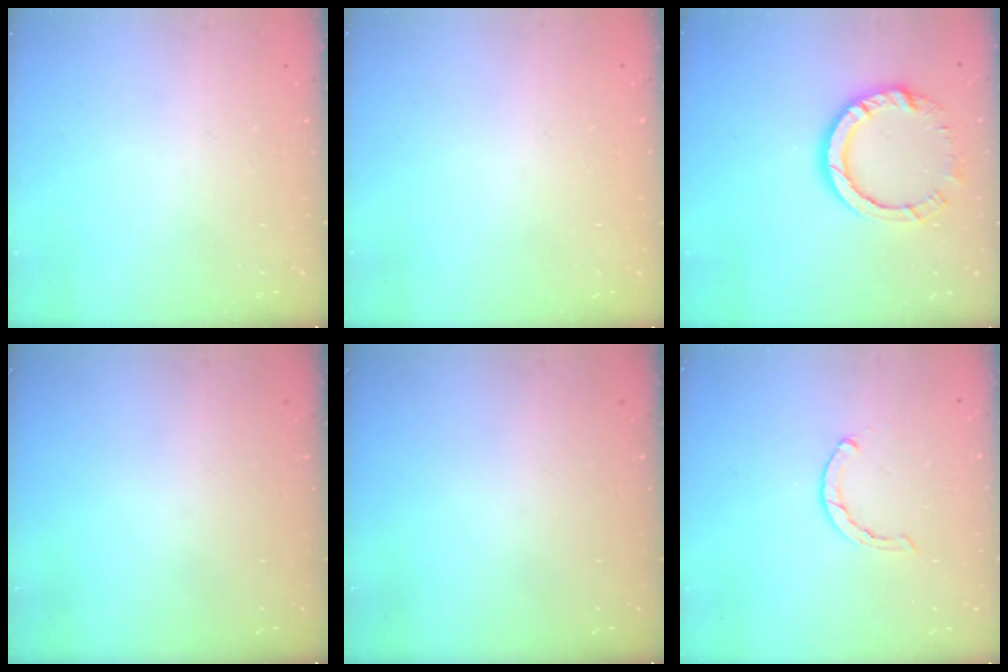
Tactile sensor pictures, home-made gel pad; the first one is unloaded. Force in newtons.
{"total": 2.4, "press": 2.4, "slide": 0.2}
{"total": 10.8, "press": 10.7, "slide": 1.0}
{"total": 0.0}
{"total": 0.0}
{"total": 0.5, "press": 0.5, "slide": 0.2}